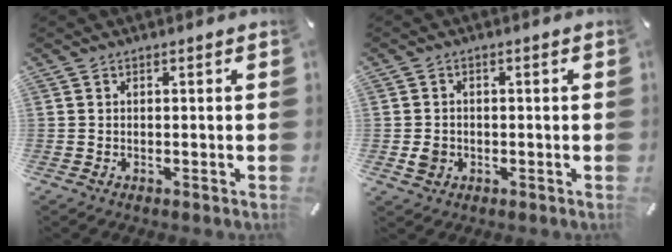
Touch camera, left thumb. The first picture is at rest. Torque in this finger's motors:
{"motor_torque": [0.27, 0.35, 0.23, -0.15, 0.03]}